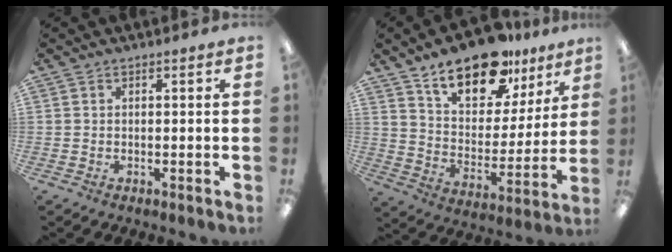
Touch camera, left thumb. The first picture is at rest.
{"total": 18.6, "force": [13.6, 8.7, 9.2], "torque": [-0.151, -0.080, 0.239]}